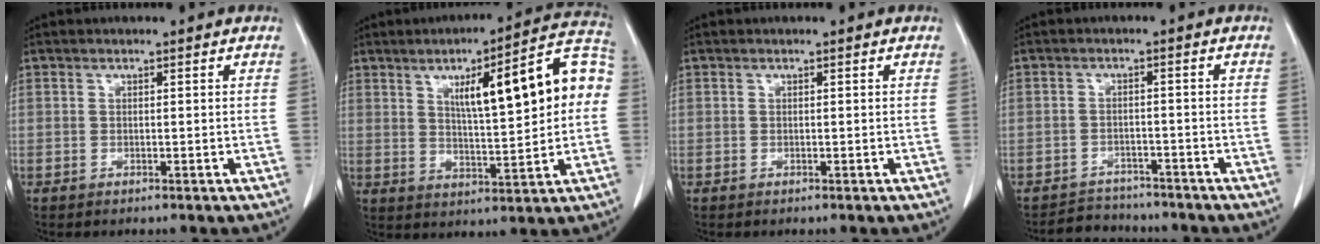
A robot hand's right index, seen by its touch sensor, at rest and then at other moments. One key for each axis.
{"total": 16.4, "fx": 3.4, "fy": 3.2, "fz": 15.7, "tx": -0.215, "ty": 0.035, "tz": 0.050}
{"total": 0.0}
{"total": 4.8, "fx": -4.4, "fy": 1.9, "fz": -0.5, "tx": 0.011, "ty": 0.008, "tz": -0.069}